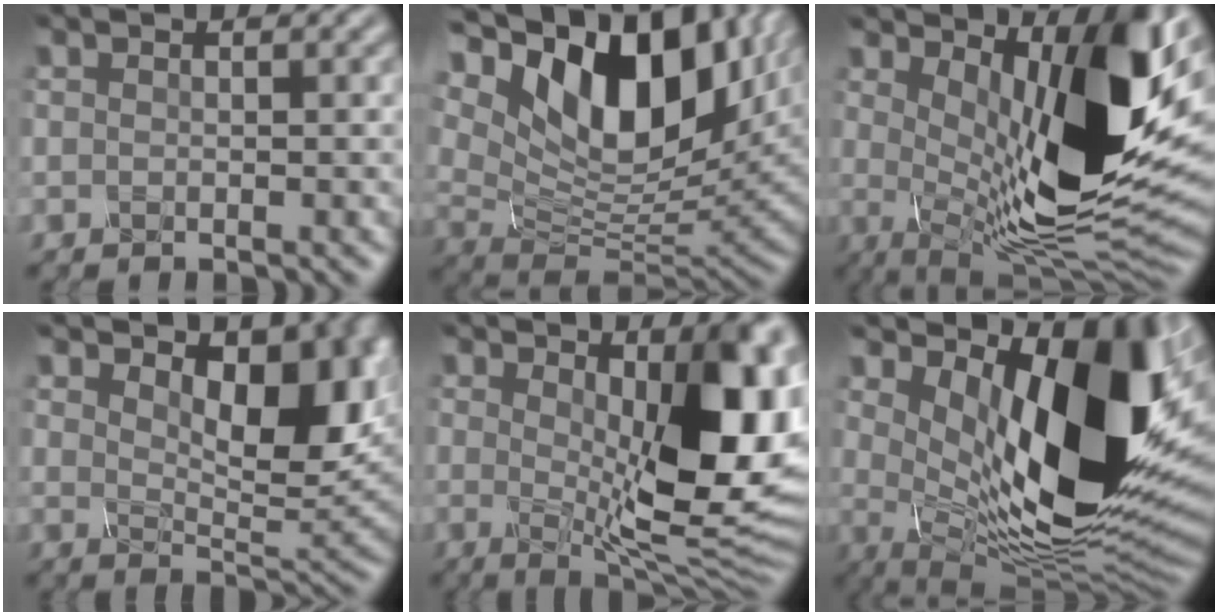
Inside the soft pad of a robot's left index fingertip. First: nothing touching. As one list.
[{"total": 15.9, "force": [5.8, 8.5, 12.2], "torque": [-0.220, 0.020, 0.100]}, {"total": 13.6, "force": [3.1, 5.1, 12.2], "torque": [-0.177, -0.025, 0.062]}, {"total": 9.0, "force": [3.0, 4.4, 7.2], "torque": [-0.106, -0.010, 0.045]}, {"total": 12.4, "force": [1.3, 4.9, 11.3], "torque": [-0.138, -0.019, 0.024]}, {"total": 16.3, "force": [3.4, 7.8, 14.0], "torque": [-0.203, -0.019, 0.064]}]